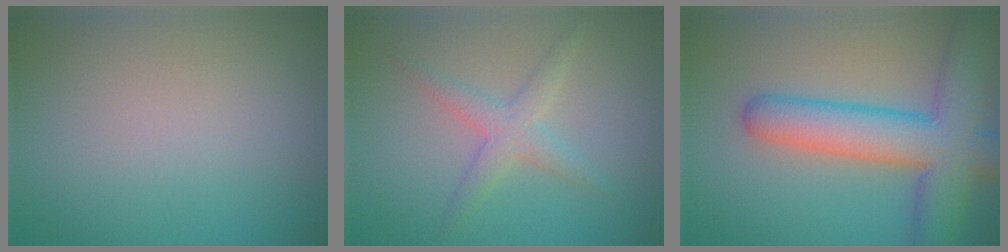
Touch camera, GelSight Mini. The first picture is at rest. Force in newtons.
{"total": 2.5, "press": 2.5, "slide": 0.0}
{"total": 9.0, "press": 9.0, "slide": 0.3}